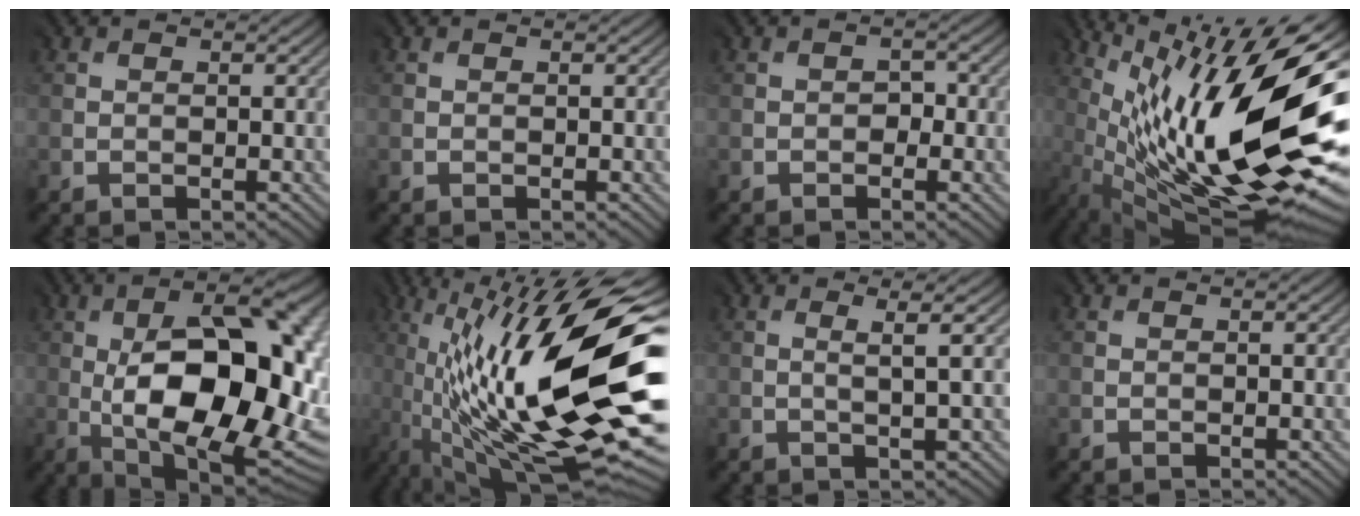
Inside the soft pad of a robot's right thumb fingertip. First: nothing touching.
{"total": 0.0}
{"total": 1.1, "force": [-0.6, 0.9, 0.4], "torque": [0.002, 0.001, -0.008]}
{"total": 19.7, "force": [0.6, 6.2, 18.7], "torque": [-0.319, 0.006, 0.016]}
{"total": 18.2, "force": [-1.0, 8.2, 16.2], "torque": [-0.250, 0.014, -0.022]}
{"total": 18.9, "force": [-2.4, 5.4, 17.9], "torque": [-0.312, -0.002, -0.047]}
{"total": 1.4, "force": [0.2, -0.2, 1.4], "torque": [-0.019, 0.010, -0.001]}
{"total": 0.0}